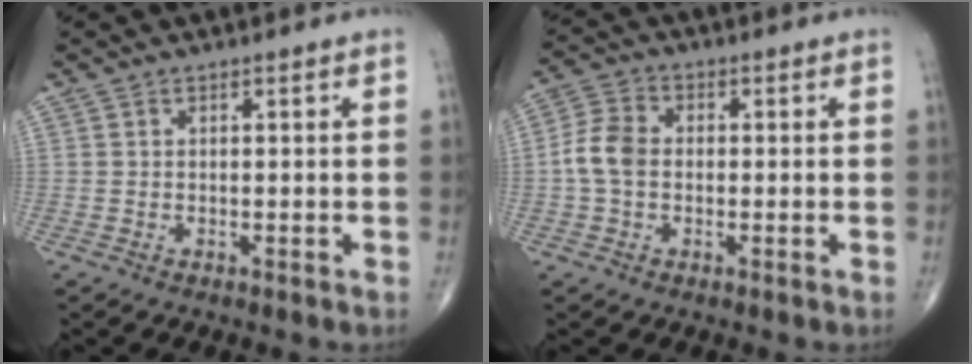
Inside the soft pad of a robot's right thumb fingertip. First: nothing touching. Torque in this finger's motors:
{"motor_torque": [-0.23, 0.40, 0.76, -0.21, 0.05]}